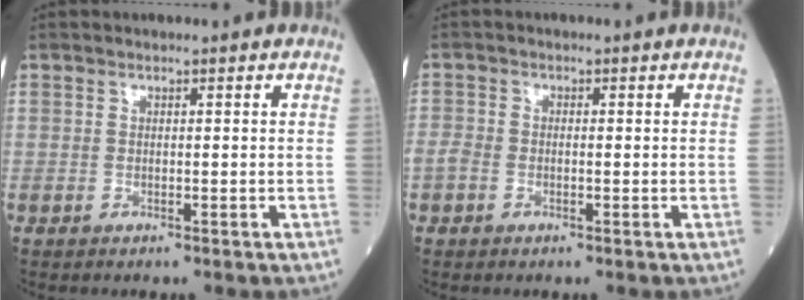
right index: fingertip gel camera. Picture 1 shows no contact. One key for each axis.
{"total": 1.9, "fx": -1.0, "fy": 1.3, "fz": 1.1, "tx": -0.027, "ty": 0.002, "tz": -0.020}